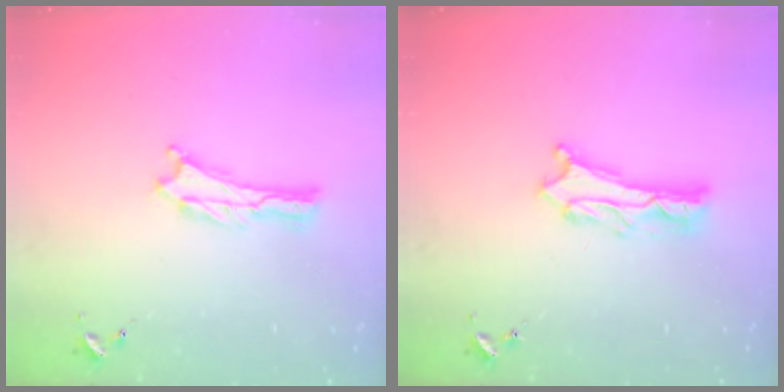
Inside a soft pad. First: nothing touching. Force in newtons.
{"total": 3.7, "press": 3.7, "slide": 0.4}